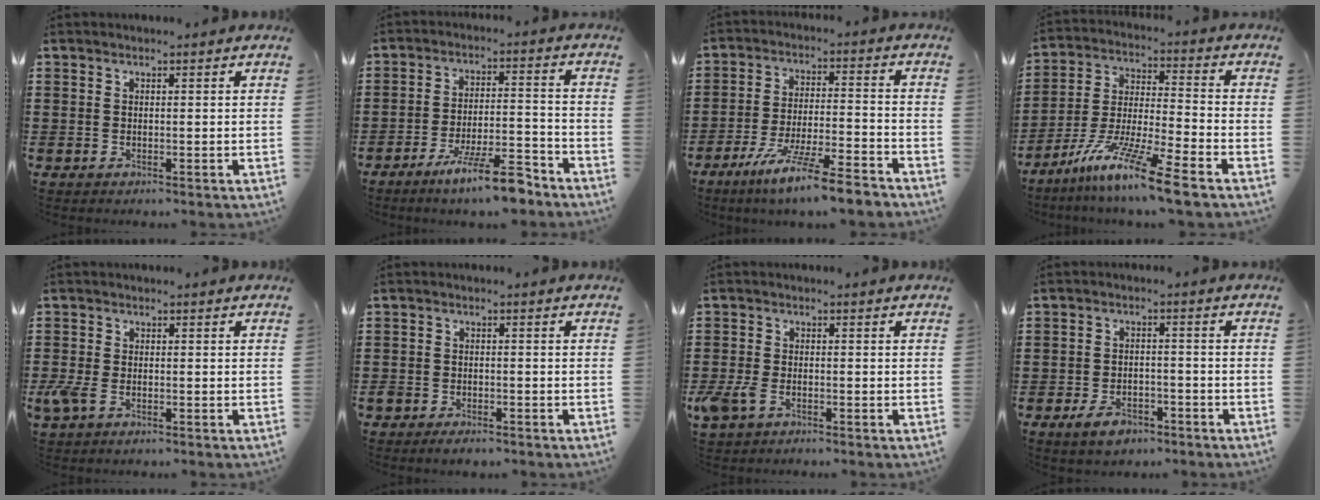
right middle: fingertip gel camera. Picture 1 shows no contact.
{"total": 9.8, "force": [-7.5, 0.9, 6.3], "torque": [-0.112, 0.006, -0.139]}
{"total": 9.4, "force": [-7.8, -0.1, 5.2], "torque": [-0.103, -0.001, -0.152]}
{"total": 11.9, "force": [-9.1, -0.1, 7.6], "torque": [-0.150, 0.004, -0.181]}
{"total": 3.1, "force": [-1.2, 1.6, 2.3], "torque": [-0.063, -0.005, -0.027]}
{"total": 2.0, "force": [-1.7, 0.8, 0.4], "torque": [-0.011, 0.004, -0.037]}
{"total": 3.5, "force": [-1.9, 1.8, 2.4], "torque": [-0.076, -0.008, -0.045]}
{"total": 4.0, "force": [-2.9, 1.9, 2.0], "torque": [-0.039, 0.007, -0.056]}